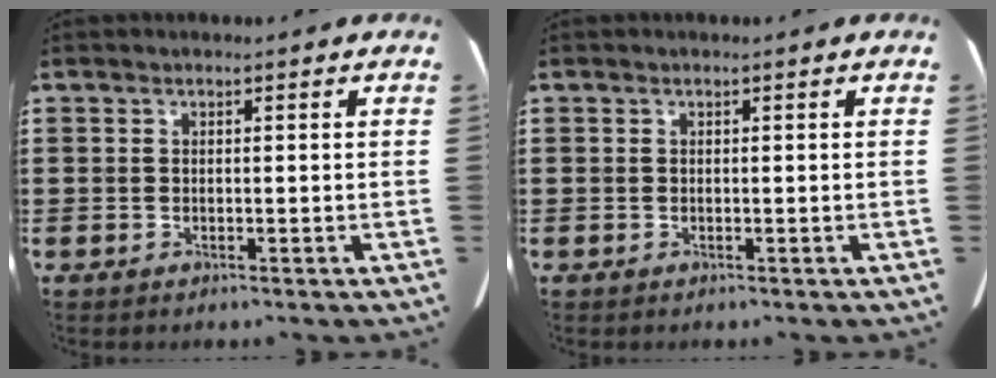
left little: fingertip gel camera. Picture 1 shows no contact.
{"total": 0.0}